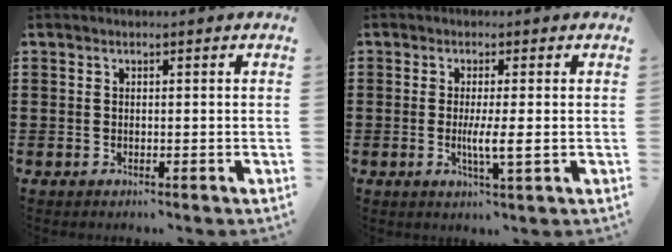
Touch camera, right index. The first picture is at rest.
{"total": 3.9, "force": [-0.4, 0.1, 3.9], "torque": [-0.069, -0.007, -0.009]}